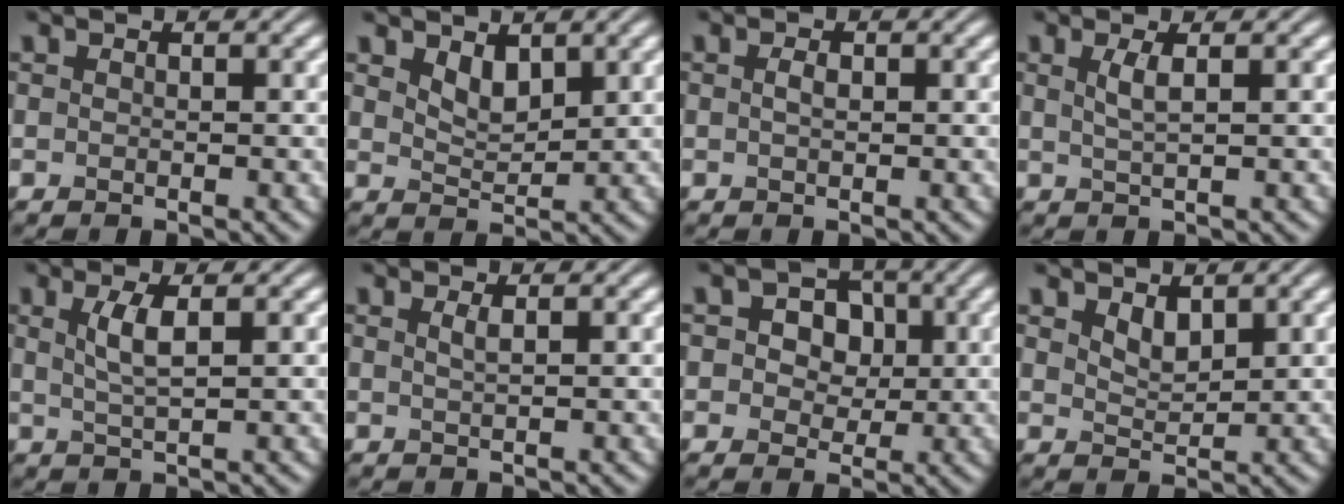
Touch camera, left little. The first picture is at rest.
{"total": 2.2, "force": [1.4, 1.1, 1.3], "torque": [-0.028, -0.007, 0.030]}
{"total": 0.9, "force": [0.1, 0.5, 0.8], "torque": [-0.018, 0.001, 0.001]}
{"total": 1.8, "force": [0.6, 0.5, 1.7], "torque": [-0.033, 0.000, 0.009]}
{"total": 2.6, "force": [0.8, 0.6, 2.4], "torque": [-0.049, -0.002, 0.017]}
{"total": 1.1, "force": [0.4, 0.3, 0.9], "torque": [-0.012, 0.002, 0.006]}
{"total": 4.9, "force": [1.1, 3.9, 2.7], "torque": [-0.030, 0.013, -0.004]}
{"total": 1.9, "force": [1.2, 0.9, 1.1], "torque": [-0.023, -0.005, 0.029]}